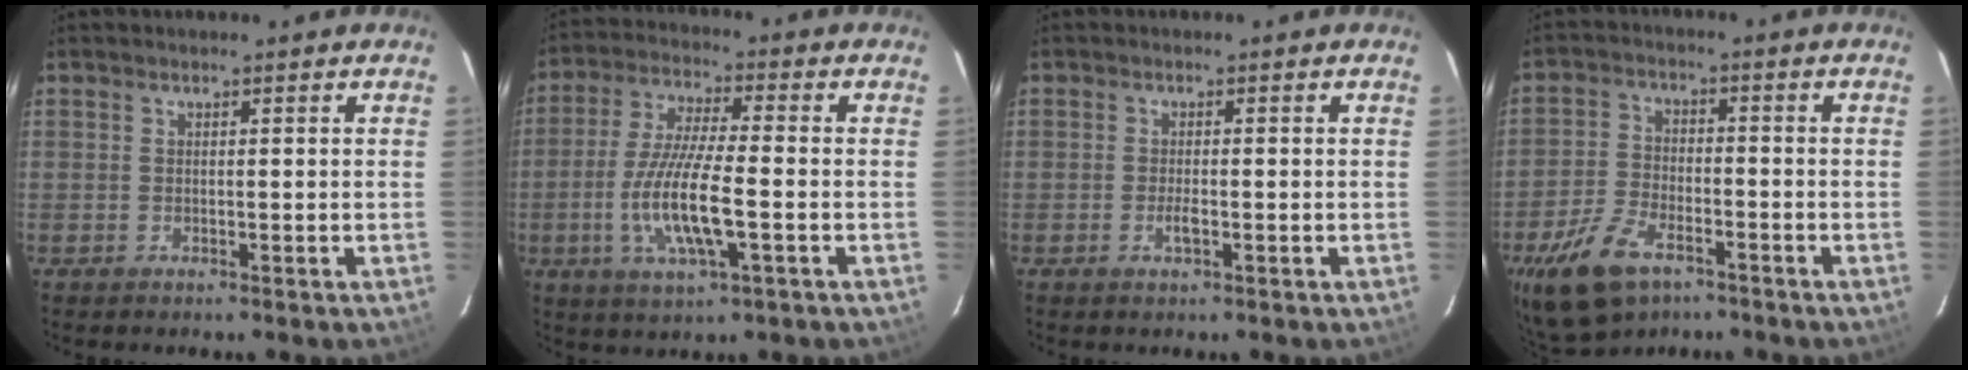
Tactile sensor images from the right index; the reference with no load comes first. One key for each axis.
{"total": 12.5, "fx": -3.2, "fy": 2.6, "fz": 11.8, "tx": -0.242, "ty": -0.009, "tz": -0.064}
{"total": 1.9, "fx": -0.7, "fy": 0.6, "fz": 1.6, "tx": -0.033, "ty": -0.002, "tz": -0.013}
{"total": 11.8, "fx": -7.3, "fy": 6.0, "fz": 7.0, "tx": -0.168, "ty": -0.011, "tz": -0.137}